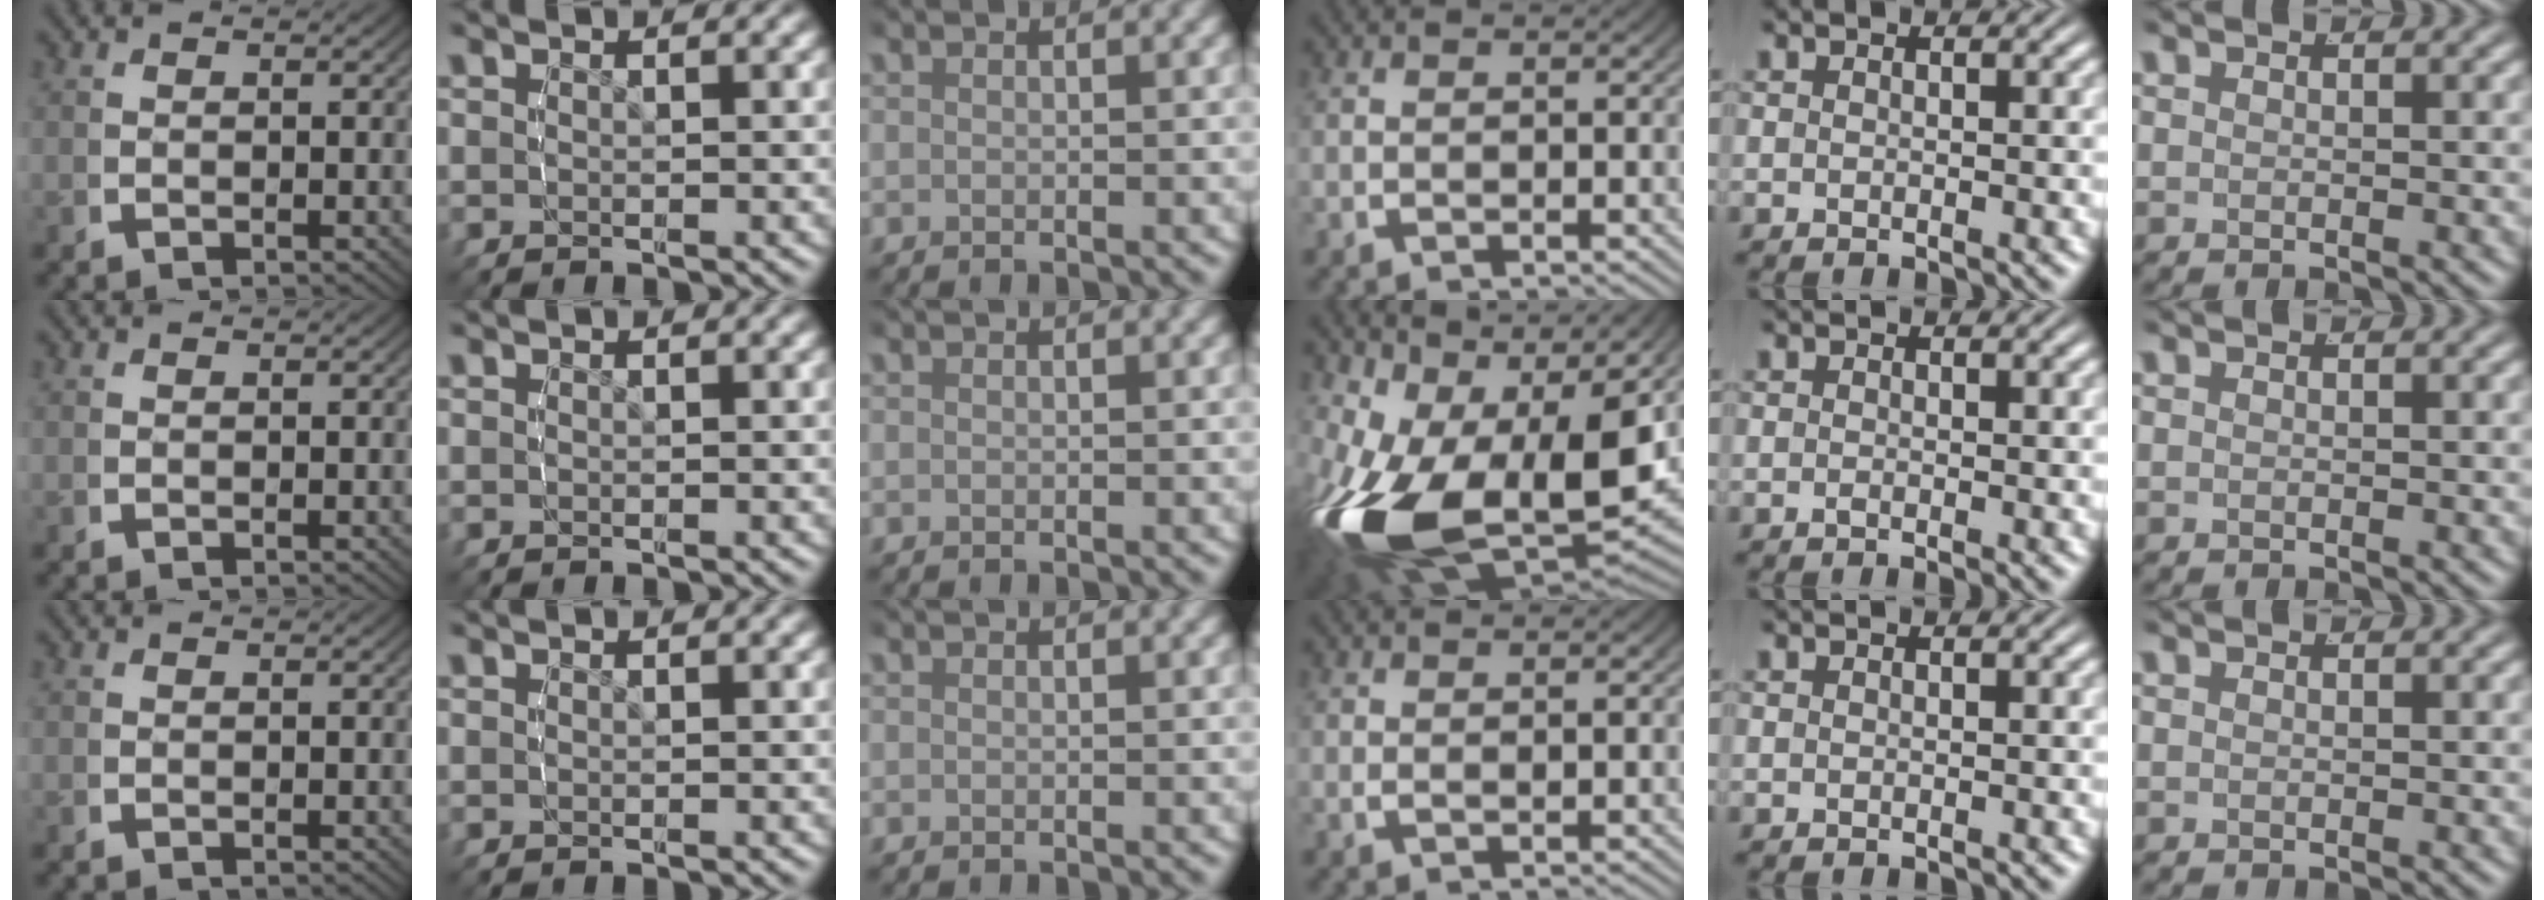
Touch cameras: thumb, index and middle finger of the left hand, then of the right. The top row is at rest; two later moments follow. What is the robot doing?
{"motion": "lift_and_place", "object": "glasses"}